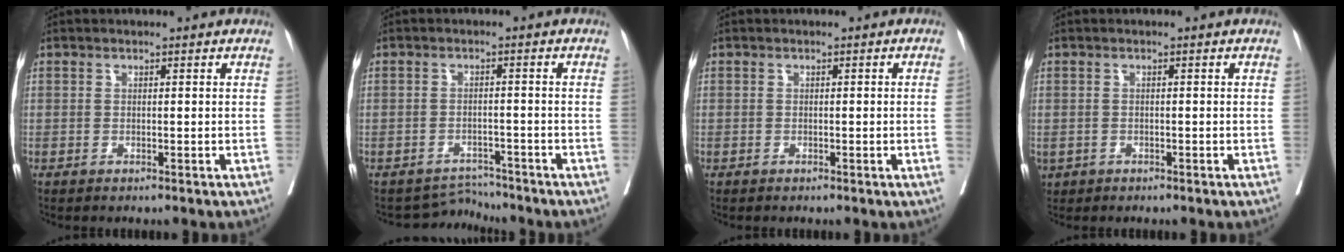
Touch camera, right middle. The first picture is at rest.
{"total": 3.2, "force": [-2.8, 0.0, -1.5], "torque": [0.027, 0.006, -0.042]}
{"total": 1.0, "force": [-0.2, -0.3, 0.9], "torque": [-0.012, 0.002, -0.003]}
{"total": 2.5, "force": [-1.3, 1.9, 0.9], "torque": [-0.023, -0.003, -0.018]}